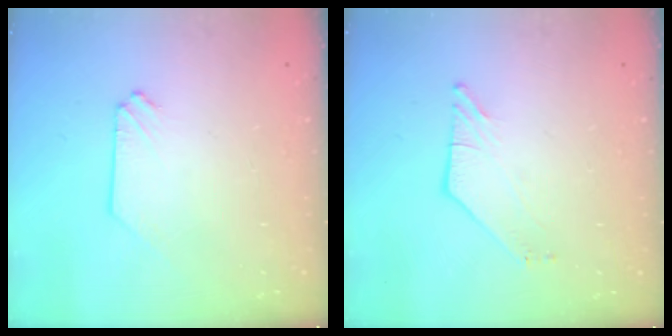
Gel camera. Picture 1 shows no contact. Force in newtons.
{"total": 3.7, "press": 3.7, "slide": 0.5}